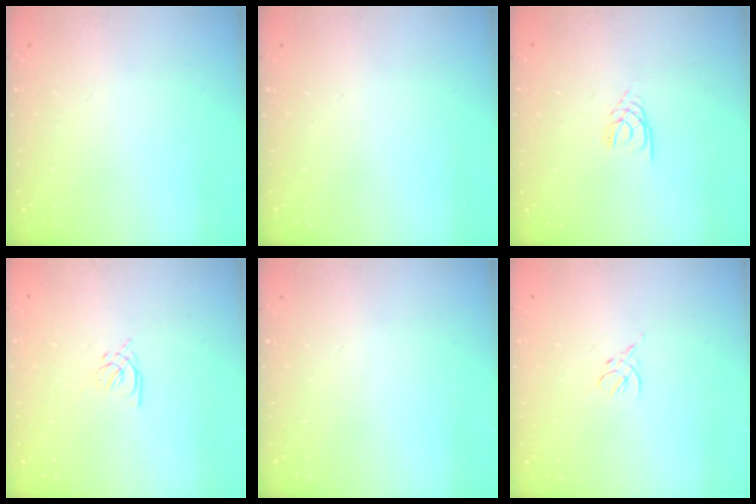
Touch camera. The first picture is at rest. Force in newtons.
{"total": 0.0}
{"total": 2.2, "press": 2.1, "slide": 0.4}
{"total": 1.2, "press": 1.1, "slide": 0.5}
{"total": 0.0}
{"total": 3.0, "press": 3.0, "slide": 0.7}